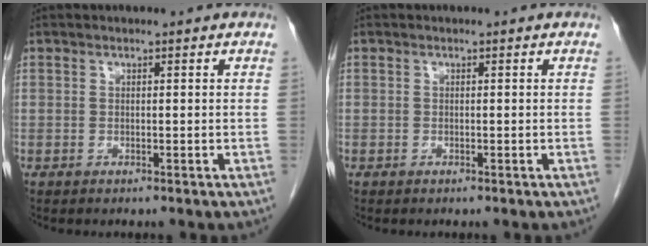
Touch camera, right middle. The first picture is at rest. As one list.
[{"total": 0.0}]